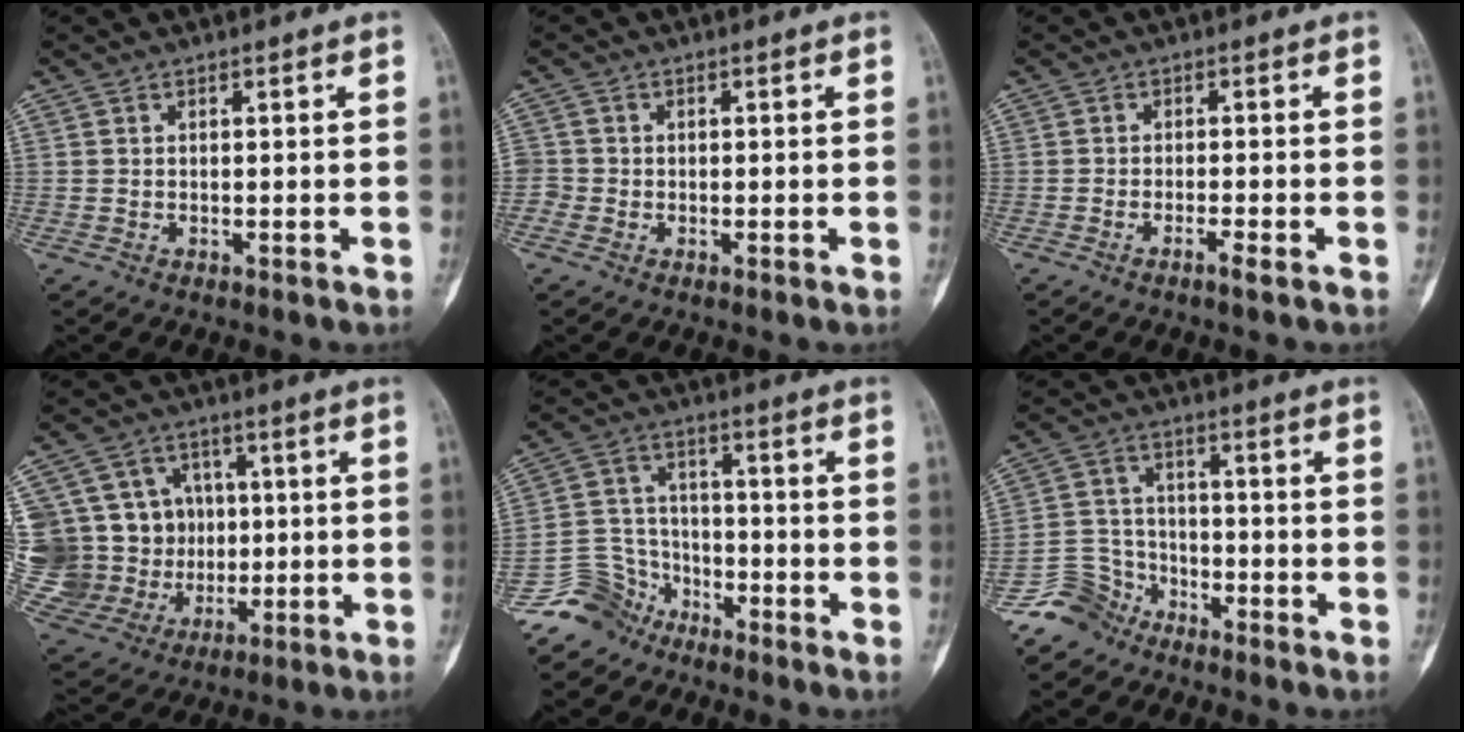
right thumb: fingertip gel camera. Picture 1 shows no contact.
{"total": 2.0, "force": [-0.5, 2.0, 0.1], "torque": [0.010, 0.007, -0.014]}
{"total": 1.9, "force": [-1.2, 0.0, 1.5], "torque": [-0.033, 0.005, -0.025]}
{"total": 21.8, "force": [2.2, 18.5, 11.3], "torque": [-0.213, 0.037, 0.073]}
{"total": 8.0, "force": [-6.4, 4.8, 0.0], "torque": [0.019, 0.053, -0.136]}
{"total": 6.9, "force": [-5.6, 4.0, -0.1], "torque": [0.022, 0.042, -0.123]}